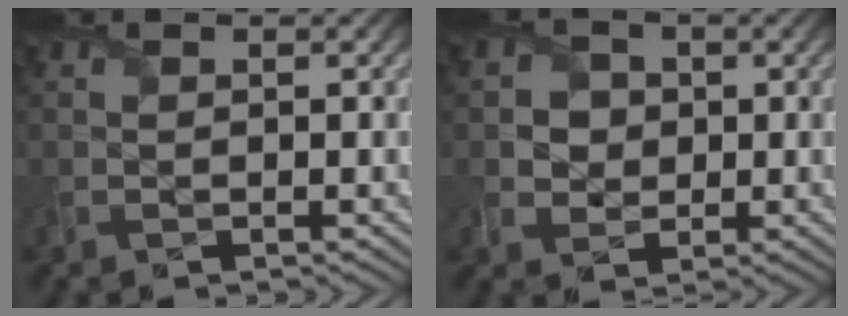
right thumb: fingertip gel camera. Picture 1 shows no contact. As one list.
[{"total": 4.0, "force": [0.5, 3.7, 1.4], "torque": [-0.044, 0.001, -0.004]}]